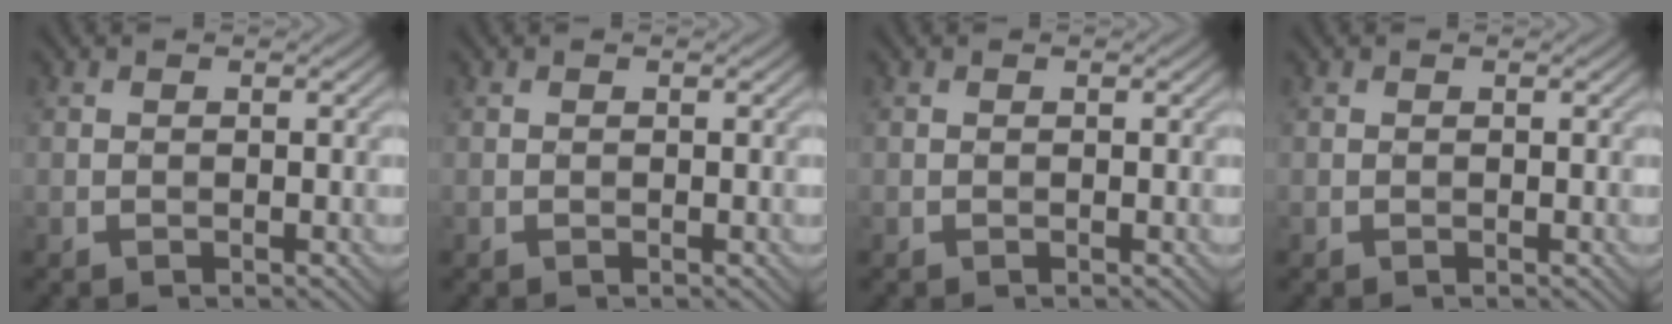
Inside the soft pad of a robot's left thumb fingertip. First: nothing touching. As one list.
[{"total": 0.0}, {"total": 0.0}, {"total": 0.0}]